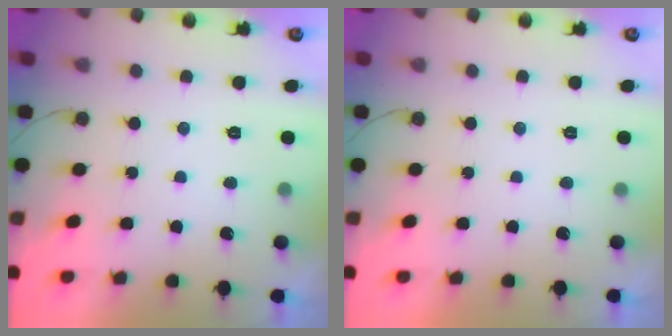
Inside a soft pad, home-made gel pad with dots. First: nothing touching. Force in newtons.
{"total": 1.9, "press": 1.9, "slide": 0.1}